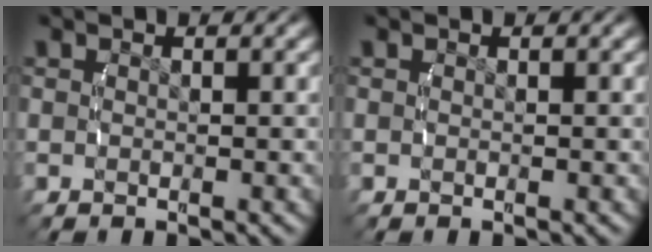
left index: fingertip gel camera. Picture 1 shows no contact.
{"total": 0.0}